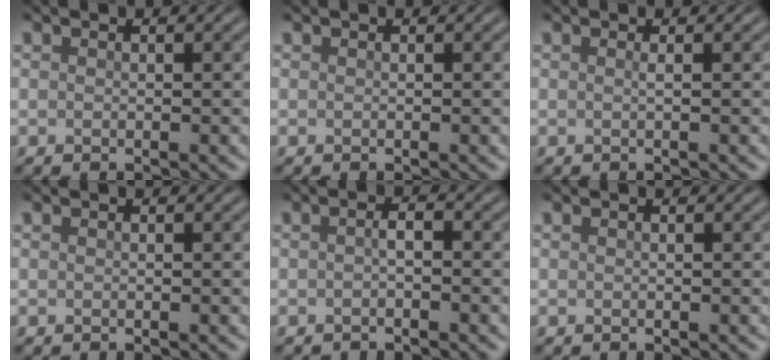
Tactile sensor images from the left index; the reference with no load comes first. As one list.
[{"total": 0.0}, {"total": 0.7, "force": [0.1, 0.3, 0.7], "torque": [-0.008, 0.001, -0.004]}, {"total": 0.0}, {"total": 1.0, "force": [-0.4, 0.2, 0.9], "torque": [-0.018, 0.003, -0.009]}, {"total": 0.0}]